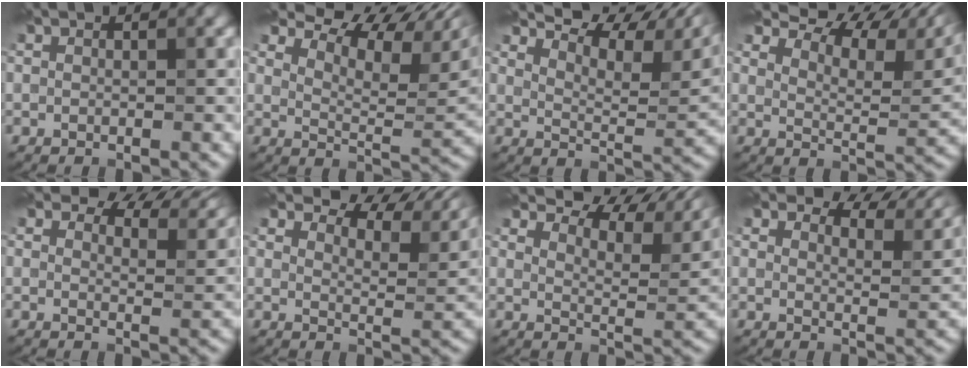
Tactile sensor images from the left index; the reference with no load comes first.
{"total": 12.2, "force": [8.8, 4.0, 7.4], "torque": [-0.136, 0.022, 0.140]}
{"total": 9.9, "force": [7.6, 2.9, 5.7], "torque": [-0.084, 0.014, 0.118]}
{"total": 12.5, "force": [10.0, 4.2, 6.3], "torque": [-0.112, 0.019, 0.146]}
{"total": 7.5, "force": [6.0, 2.9, 3.5], "torque": [-0.047, 0.009, 0.067]}
{"total": 7.8, "force": [6.5, 2.4, 3.5], "torque": [-0.054, 0.008, 0.091]}
{"total": 9.2, "force": [7.8, 2.6, 4.2], "torque": [-0.067, 0.010, 0.112]}
{"total": 7.1, "force": [5.9, 2.4, 3.1], "torque": [-0.046, 0.011, 0.072]}